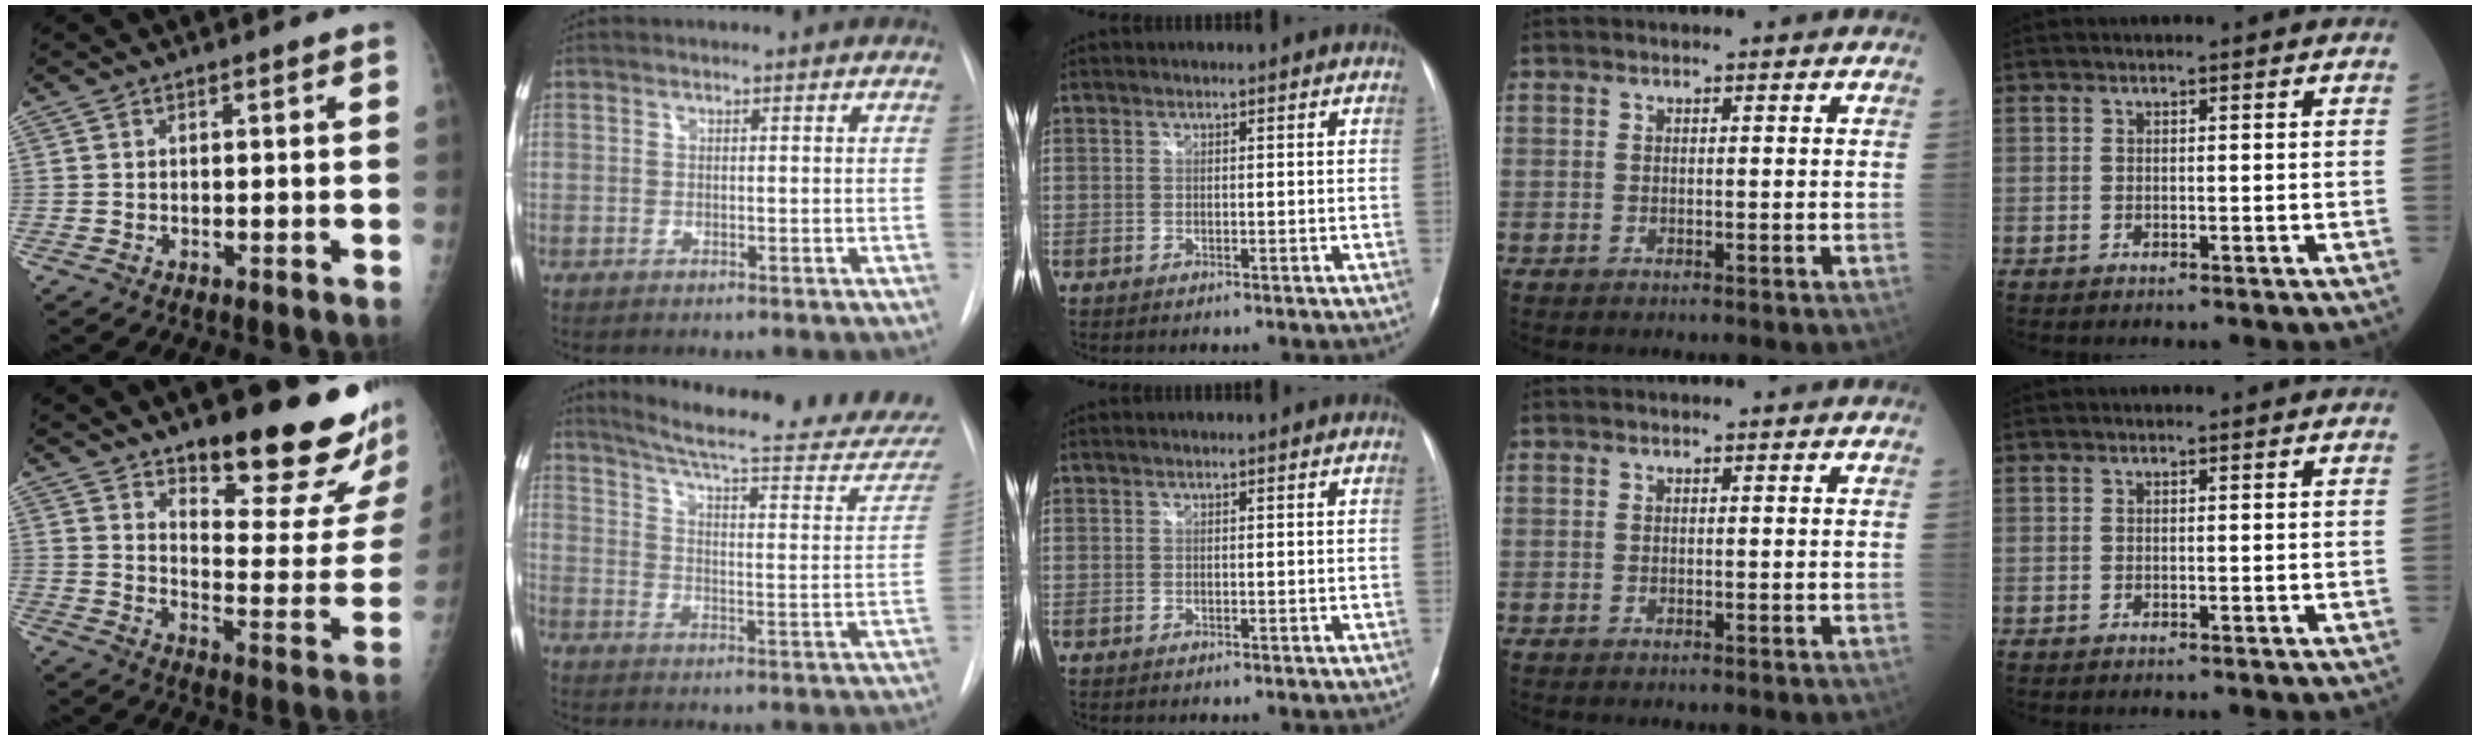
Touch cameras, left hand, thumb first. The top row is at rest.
{"thumb": {"total": 21.4, "force": [15.6, 5.3, 13.6], "torque": [-0.147, -0.119, 0.217]}, "index": {"total": 24.6, "force": [22.3, 2.2, 10.0], "torque": [-0.142, -0.087, 0.279]}}